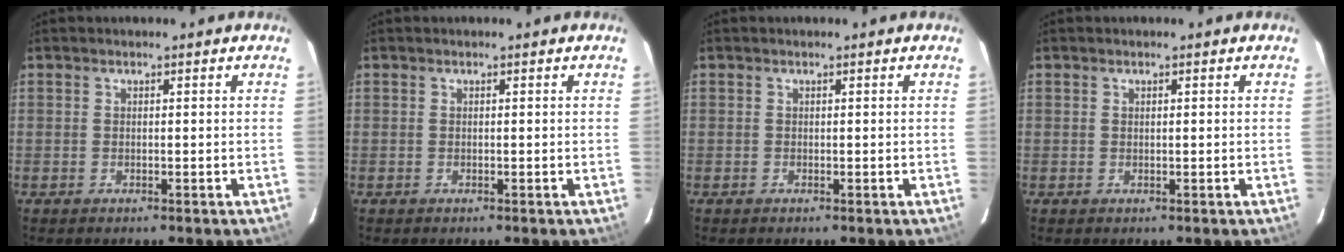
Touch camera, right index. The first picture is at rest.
{"total": 0.0}
{"total": 0.0}
{"total": 0.0}